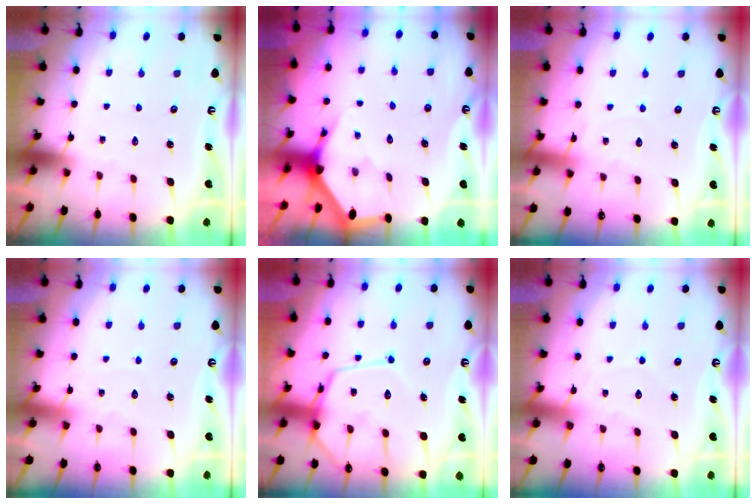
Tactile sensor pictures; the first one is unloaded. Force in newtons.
{"total": 2.8, "press": 2.8, "slide": 0.2}
{"total": 2.8, "press": 2.8, "slide": 0.4}
{"total": 2.7, "press": 2.7, "slide": 0.3}
{"total": 13.7, "press": 13.6, "slide": 1.3}
{"total": 5.3, "press": 5.3, "slide": 0.4}